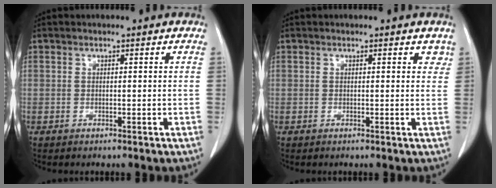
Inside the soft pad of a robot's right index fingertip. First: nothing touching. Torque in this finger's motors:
{"motor_torque": [-0.08, 0.03, -0.04, -0.01]}